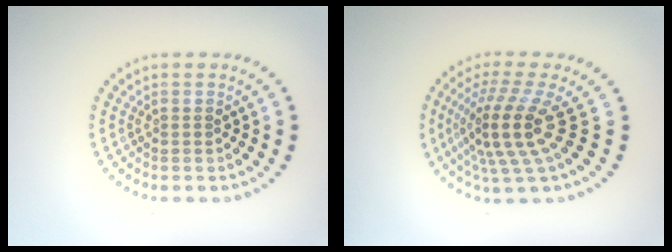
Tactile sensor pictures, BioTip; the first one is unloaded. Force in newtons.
{"total": 5.1, "press": 3.6, "slide": 3.6}